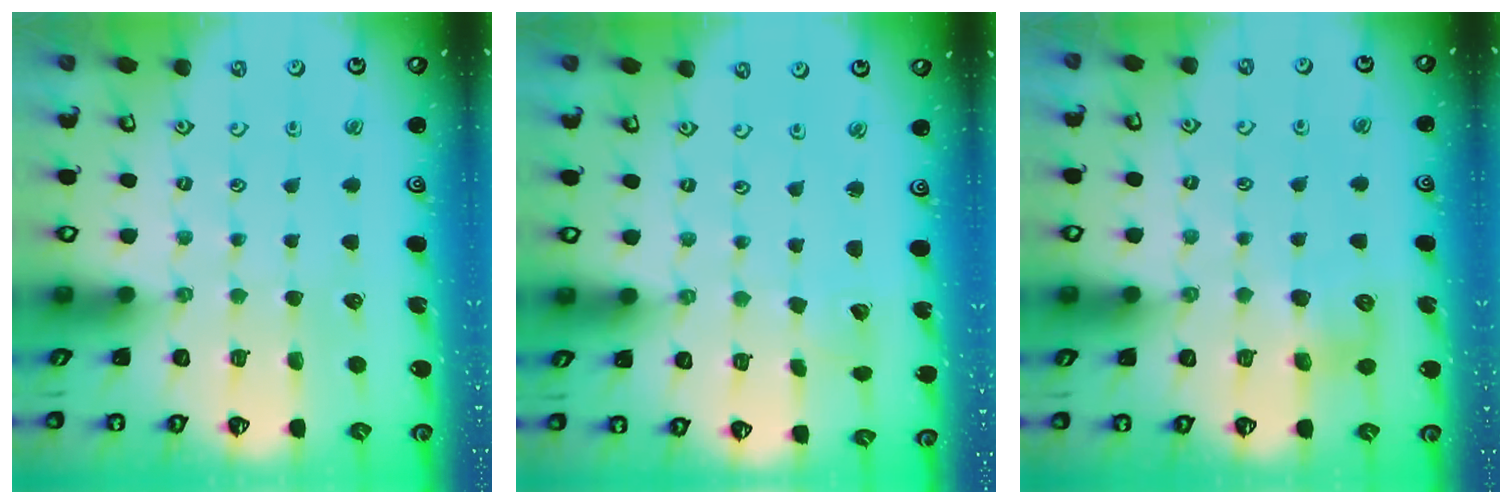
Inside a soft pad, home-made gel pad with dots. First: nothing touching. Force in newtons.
{"total": 2.8, "press": 2.8, "slide": 0.1}
{"total": 6.5, "press": 6.5, "slide": 0.6}